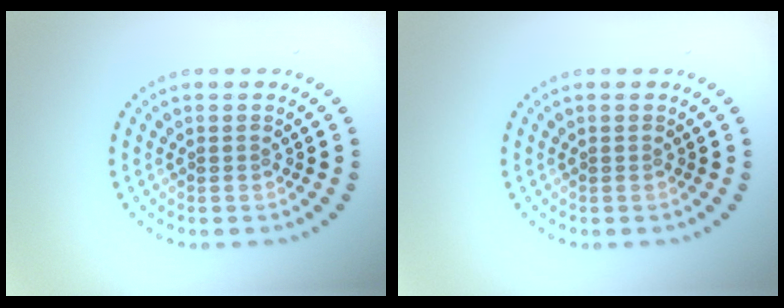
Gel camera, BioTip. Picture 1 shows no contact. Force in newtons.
{"total": 0.0}